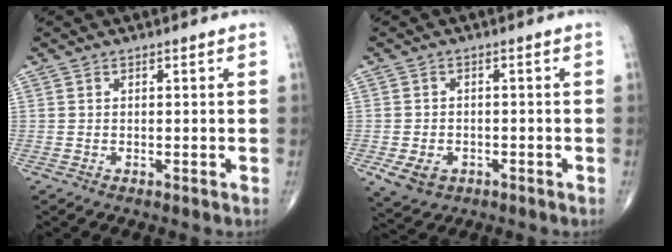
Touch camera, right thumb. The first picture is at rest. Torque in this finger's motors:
{"motor_torque": [0.59, 0.50, -0.03, -0.15, 0.20]}